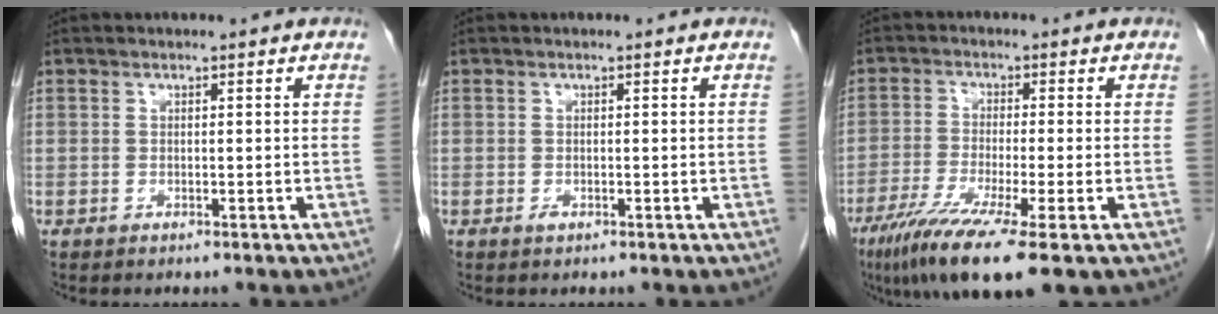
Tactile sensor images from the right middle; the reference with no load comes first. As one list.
[{"total": 0.6, "force": [-0.3, 0.3, 0.4], "torque": [-0.008, 0.000, -0.003]}, {"total": 11.6, "force": [-6.7, 0.5, 9.4], "torque": [-0.165, -0.030, -0.110]}]